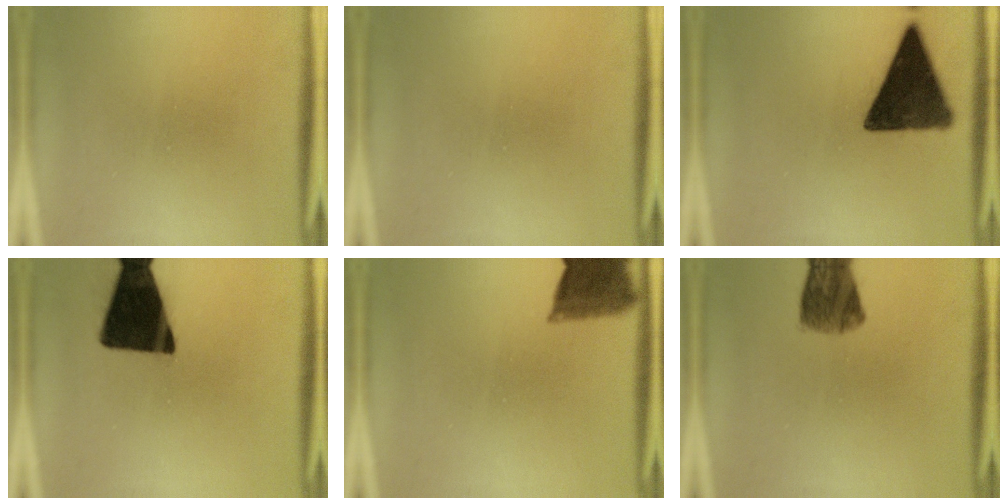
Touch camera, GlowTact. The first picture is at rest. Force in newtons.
{"total": 0.0}
{"total": 13.9}
{"total": 19.0}
{"total": 9.5}
{"total": 6.5}